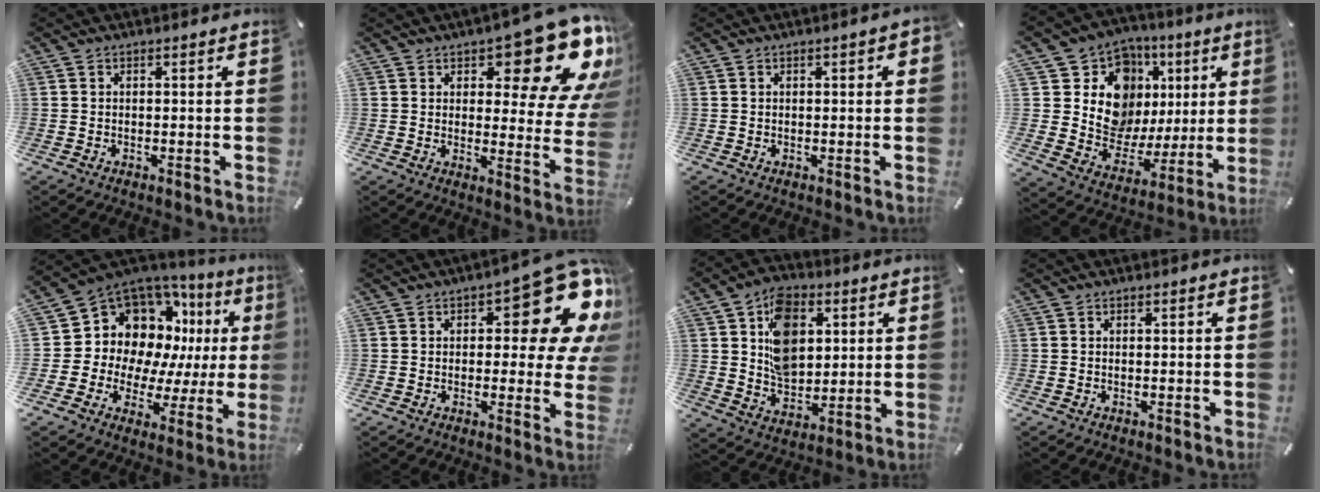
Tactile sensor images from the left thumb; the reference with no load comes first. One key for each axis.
{"total": 17.8, "fx": 10.8, "fy": 7.2, "fz": 12.3, "tx": -0.144, "ty": -0.085, "tz": 0.175}
{"total": 1.3, "fx": 0.4, "fy": 0.5, "fz": 1.2, "tx": -0.023, "ty": 0.005, "tz": 0.006}
{"total": 13.9, "fx": 4.6, "fy": 12.2, "fz": 4.9, "tx": -0.067, "ty": -0.055, "tz": 0.101}
{"total": 13.5, "fx": 6.6, "fy": 10.6, "fz": 5.2, "tx": -0.081, "ty": -0.083, "tz": 0.134}
{"total": 16.8, "fx": 7.6, "fy": 6.9, "fz": 13.3, "tx": -0.161, "ty": -0.057, "tz": 0.123}
{"total": 13.2, "fx": 4.0, "fy": 9.9, "fz": 7.7, "tx": -0.126, "ty": 0.003, "tz": 0.079}
{"total": 0.0}